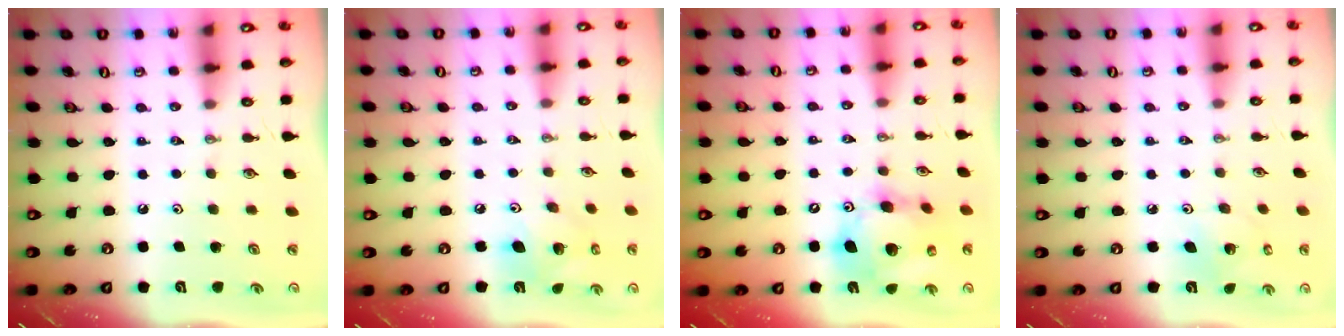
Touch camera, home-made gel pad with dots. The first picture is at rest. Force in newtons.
{"total": 11.0, "press": 10.8, "slide": 1.9}
{"total": 15.9, "press": 15.7, "slide": 2.4}
{"total": 4.0, "press": 4.0, "slide": 0.3}